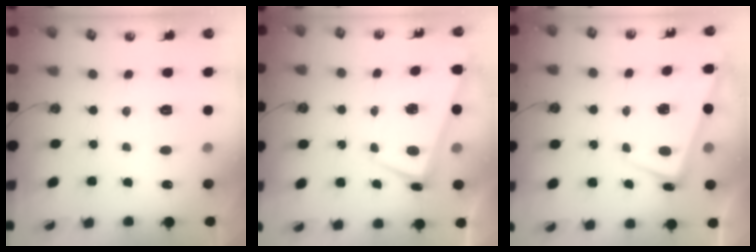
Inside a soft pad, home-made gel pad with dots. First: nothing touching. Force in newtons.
{"total": 1.2, "press": 0.9, "slide": 0.9}
{"total": 2.5, "press": 2.4, "slide": 0.5}